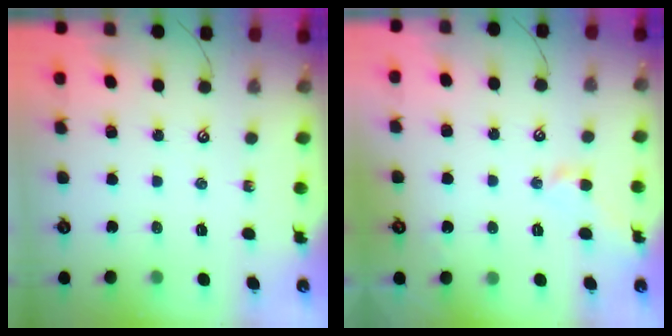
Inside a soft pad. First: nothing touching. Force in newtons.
{"total": 0.7, "press": 0.6, "slide": 0.3}